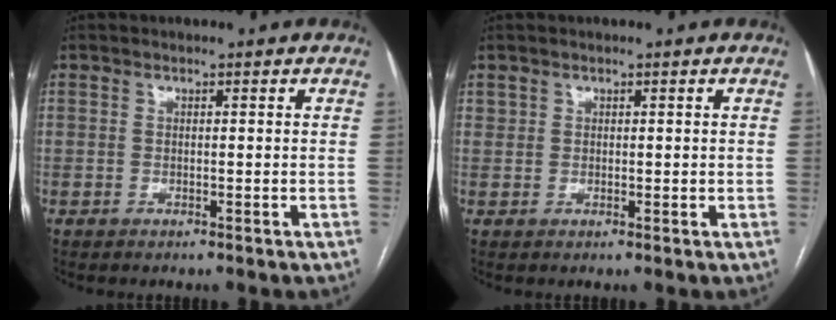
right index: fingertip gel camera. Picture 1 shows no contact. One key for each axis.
{"total": 1.1, "fx": 0.6, "fy": 0.9, "fz": 0.1, "tx": 0.012, "ty": 0.002, "tz": 0.007}